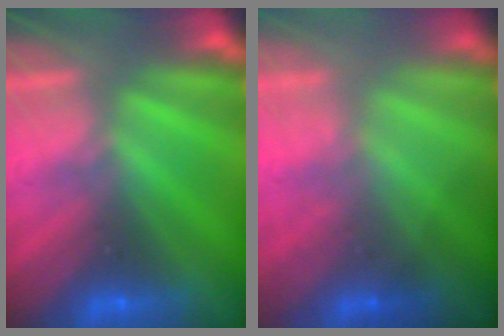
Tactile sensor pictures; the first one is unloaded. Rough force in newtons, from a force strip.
{"total": 1.2}